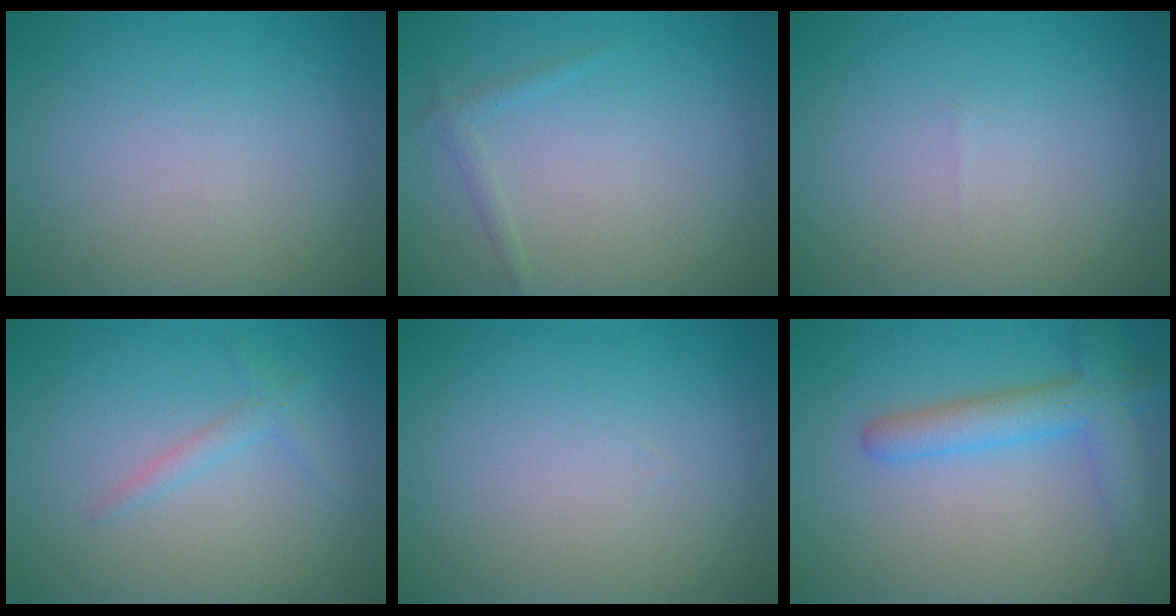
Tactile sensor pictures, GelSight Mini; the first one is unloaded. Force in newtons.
{"total": 0.9, "press": 0.9, "slide": 0.1}
{"total": 0.0}
{"total": 1.1, "press": 1.1, "slide": 0.1}
{"total": 0.0}
{"total": 4.2, "press": 4.2, "slide": 0.2}